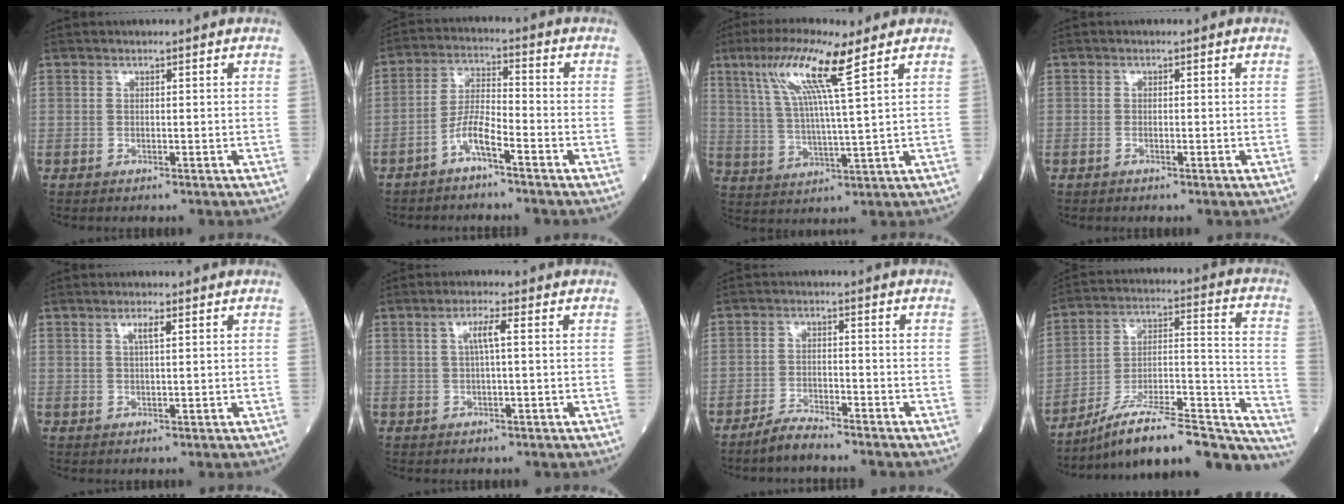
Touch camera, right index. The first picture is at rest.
{"total": 5.3, "force": [-3.4, 0.8, 4.1], "torque": [-0.082, 0.010, -0.067]}
{"total": 11.4, "force": [6.0, -0.6, 9.7], "torque": [-0.193, 0.016, 0.113]}
{"total": 0.6, "force": [-0.3, 0.1, 0.5], "torque": [-0.011, 0.000, -0.005]}
{"total": 2.0, "force": [0.9, 0.2, 1.8], "torque": [-0.035, 0.000, 0.015]}
{"total": 3.1, "force": [0.6, 0.1, 3.0], "torque": [-0.058, 0.005, 0.011]}
{"total": 4.0, "force": [-3.7, 0.3, 1.5], "torque": [-0.032, -0.010, -0.072]}
{"total": 27.1, "force": [-22.0, 5.6, 14.9], "torque": [-0.150, 0.033, -0.332]}